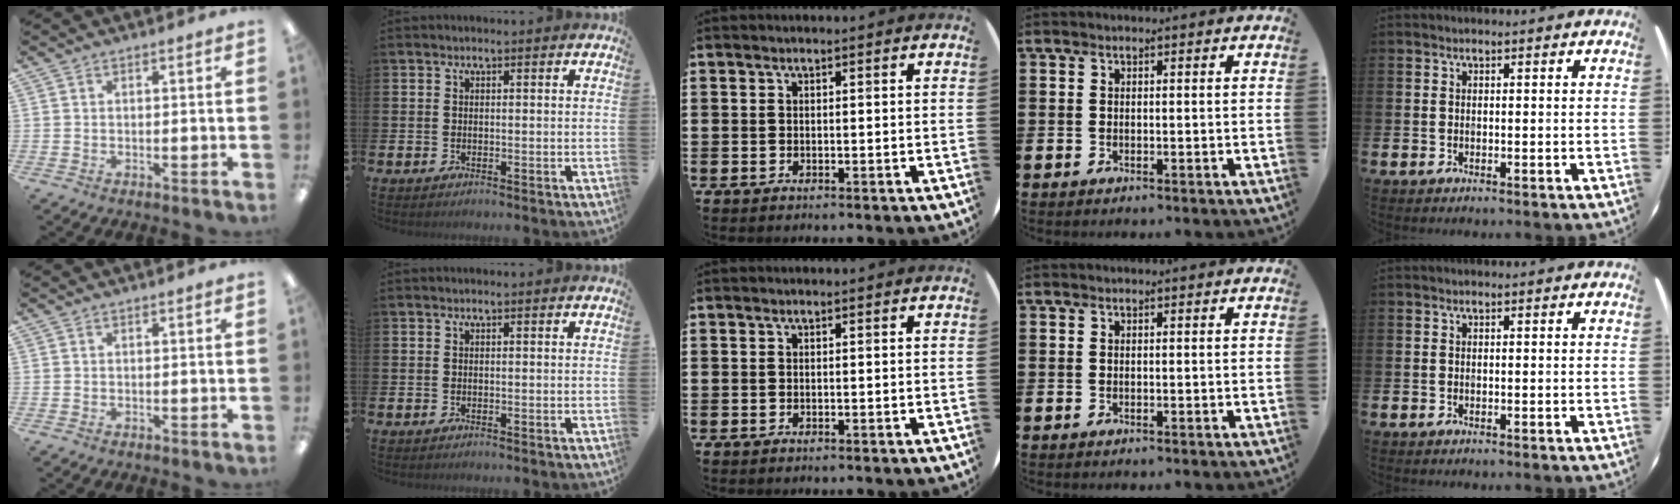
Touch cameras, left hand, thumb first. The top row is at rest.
{}